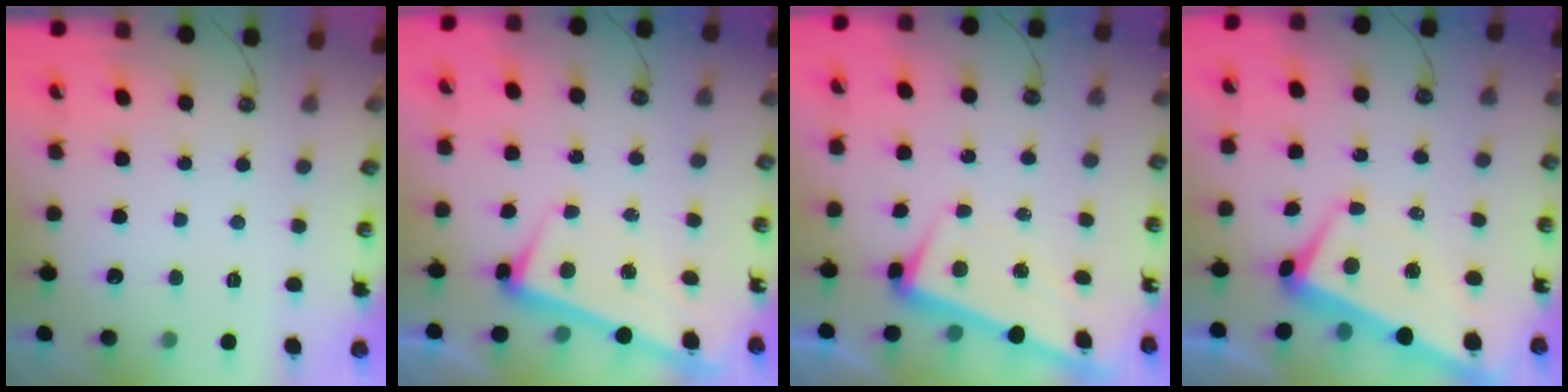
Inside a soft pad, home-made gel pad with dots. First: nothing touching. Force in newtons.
{"total": 2.6, "press": 2.5, "slide": 0.7}
{"total": 3.2, "press": 3.1, "slide": 0.8}
{"total": 1.1, "press": 0.5, "slide": 1.0}